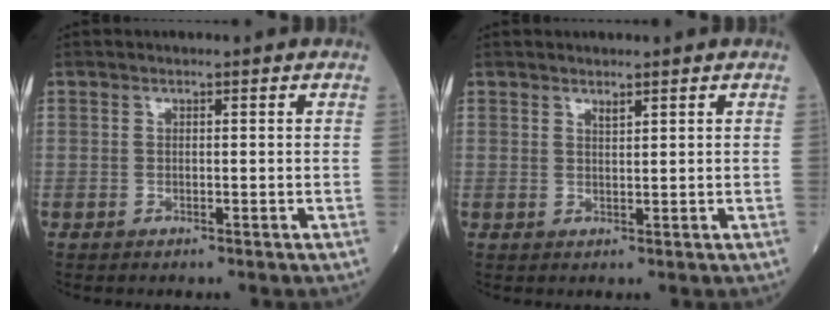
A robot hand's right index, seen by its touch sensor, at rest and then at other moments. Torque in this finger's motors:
{"motor_torque": [-0.06, -0.05, 0.00, 0.01]}